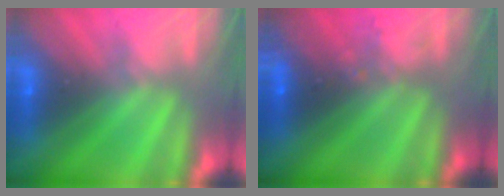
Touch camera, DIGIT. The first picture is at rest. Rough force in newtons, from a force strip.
{"total": 2.9}